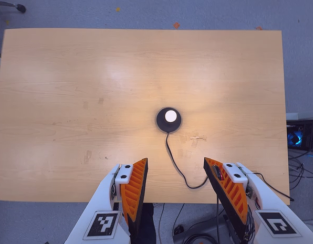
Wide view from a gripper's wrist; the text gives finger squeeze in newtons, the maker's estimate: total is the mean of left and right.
{"total": 0.0}